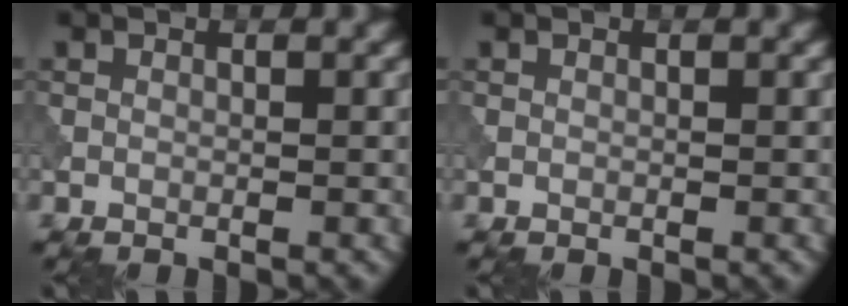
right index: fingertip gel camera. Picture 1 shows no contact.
{"total": 0.0}